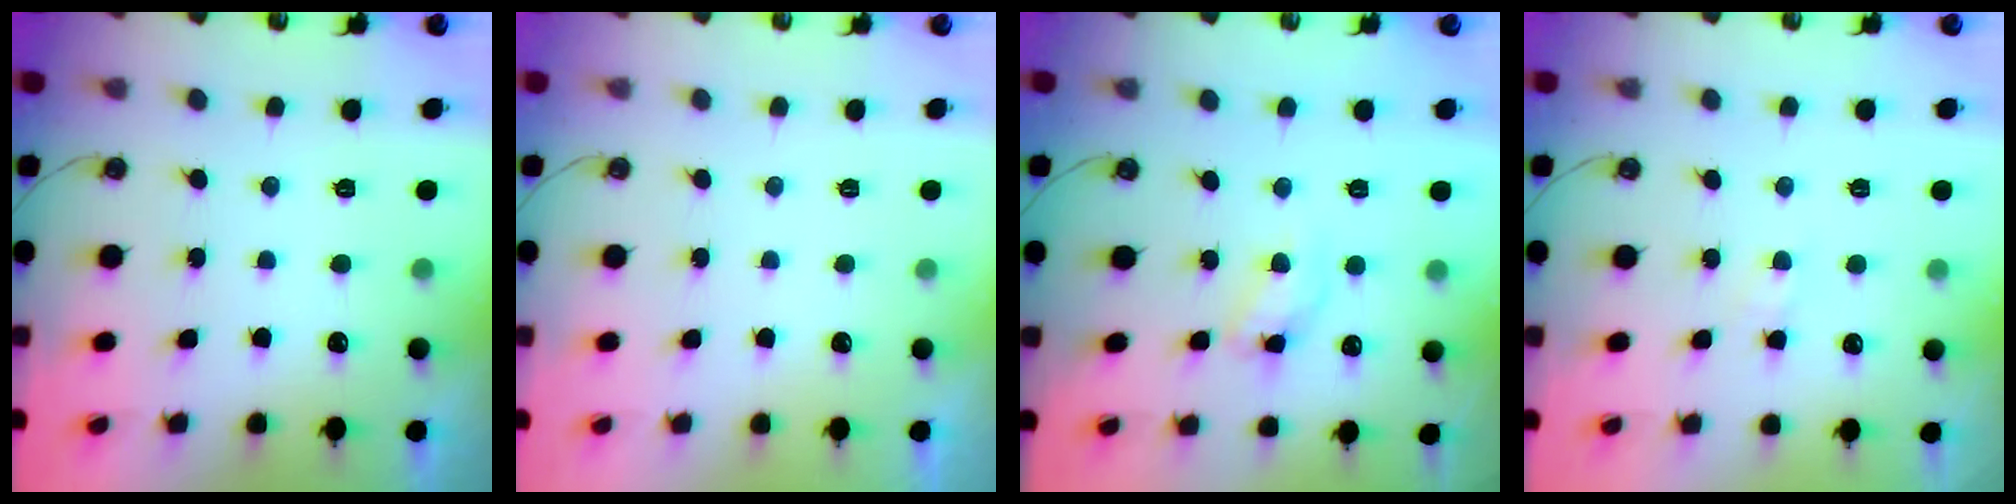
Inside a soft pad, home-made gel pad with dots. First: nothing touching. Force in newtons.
{"total": 0.0}
{"total": 10.9, "press": 10.9, "slide": 0.8}
{"total": 4.5, "press": 4.5, "slide": 0.5}